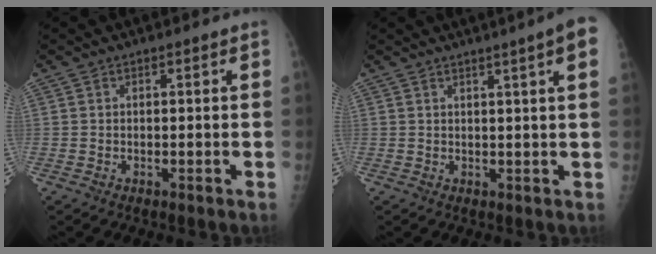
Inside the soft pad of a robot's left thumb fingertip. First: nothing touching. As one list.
[{"total": 6.8, "force": [3.7, -0.2, 5.7], "torque": [-0.069, -0.002, 0.040]}]